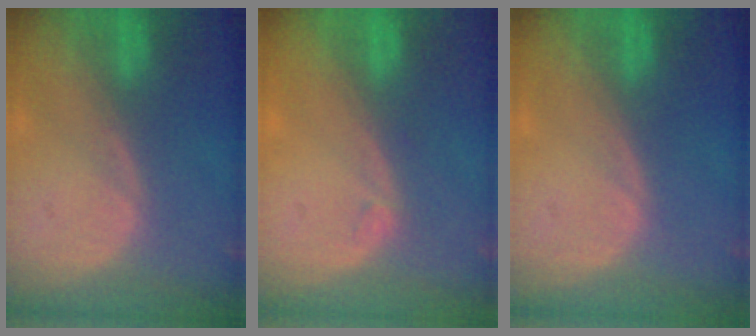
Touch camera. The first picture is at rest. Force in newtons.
{"total": 0.6, "press": 0.6, "slide": 0.2}
{"total": 0.0}